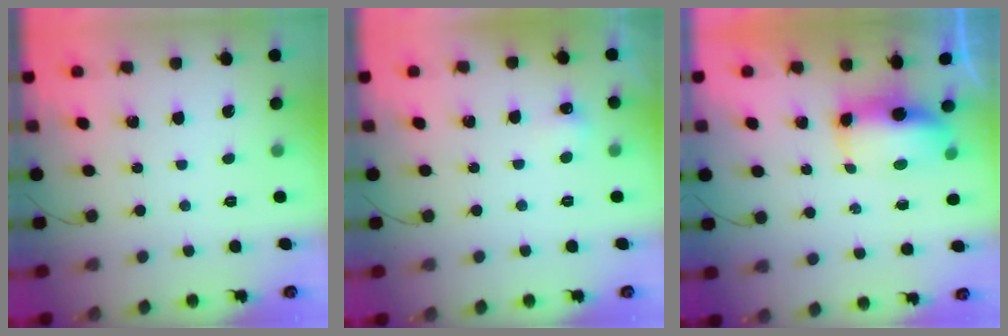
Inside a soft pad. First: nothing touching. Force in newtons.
{"total": 4.3, "press": 4.2, "slide": 1.0}
{"total": 13.6, "press": 9.2, "slide": 10.0}